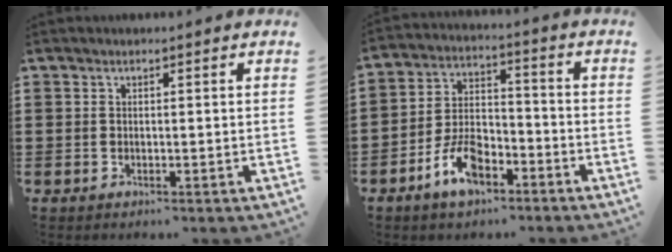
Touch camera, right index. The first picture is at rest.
{"total": 7.7, "force": [-4.5, 4.0, 4.8], "torque": [-0.109, 0.012, -0.089]}